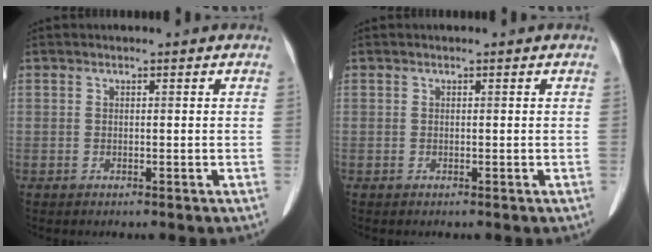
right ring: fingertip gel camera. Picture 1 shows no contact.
{"total": 0.0}